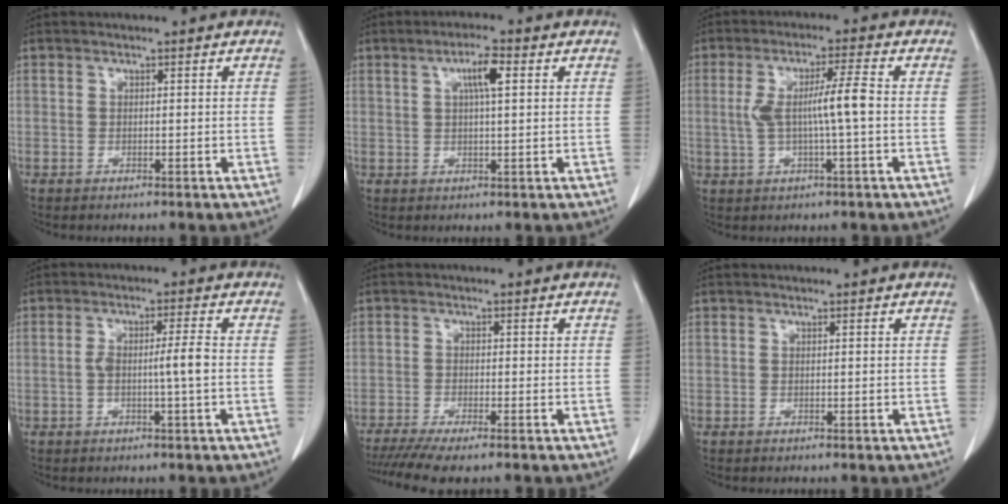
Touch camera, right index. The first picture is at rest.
{"total": 4.5, "force": [1.5, 0.6, 4.1], "torque": [-0.073, 0.005, 0.026]}
{"total": 6.9, "force": [-0.1, 0.1, 6.9], "torque": [-0.130, 0.009, -0.002]}
{"total": 4.4, "force": [-0.5, -0.1, 4.4], "torque": [-0.079, 0.009, -0.007]}
{"total": 6.2, "force": [-4.8, 0.8, 3.8], "torque": [-0.062, -0.012, -0.083]}
{"total": 0.0}